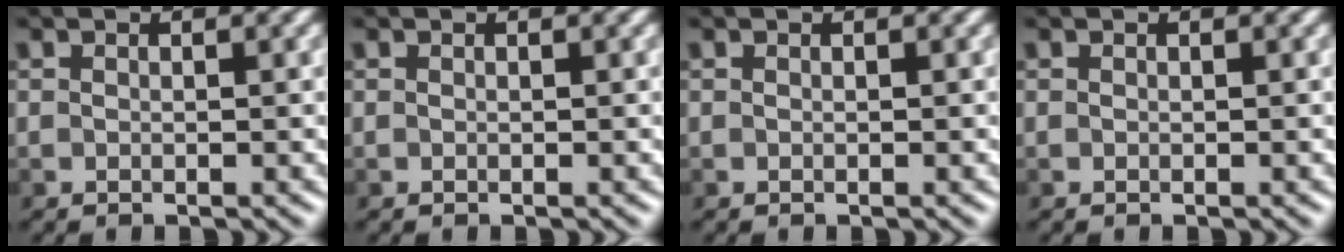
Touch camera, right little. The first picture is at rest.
{"total": 0.0}
{"total": 0.0}
{"total": 0.0}